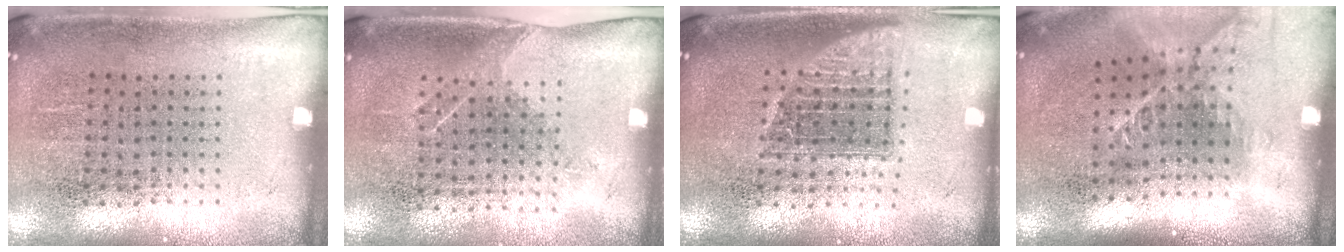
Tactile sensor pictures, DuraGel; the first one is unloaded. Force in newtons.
{"total": 1.2, "press": 0.9, "slide": 0.7}
{"total": 1.4, "press": 1.1, "slide": 0.8}
{"total": 1.7, "press": 1.3, "slide": 1.1}